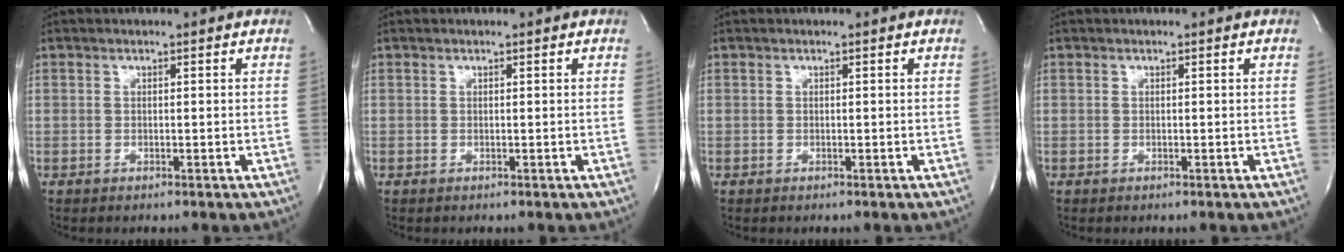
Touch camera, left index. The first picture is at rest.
{"total": 0.0}
{"total": 0.0}
{"total": 0.0}